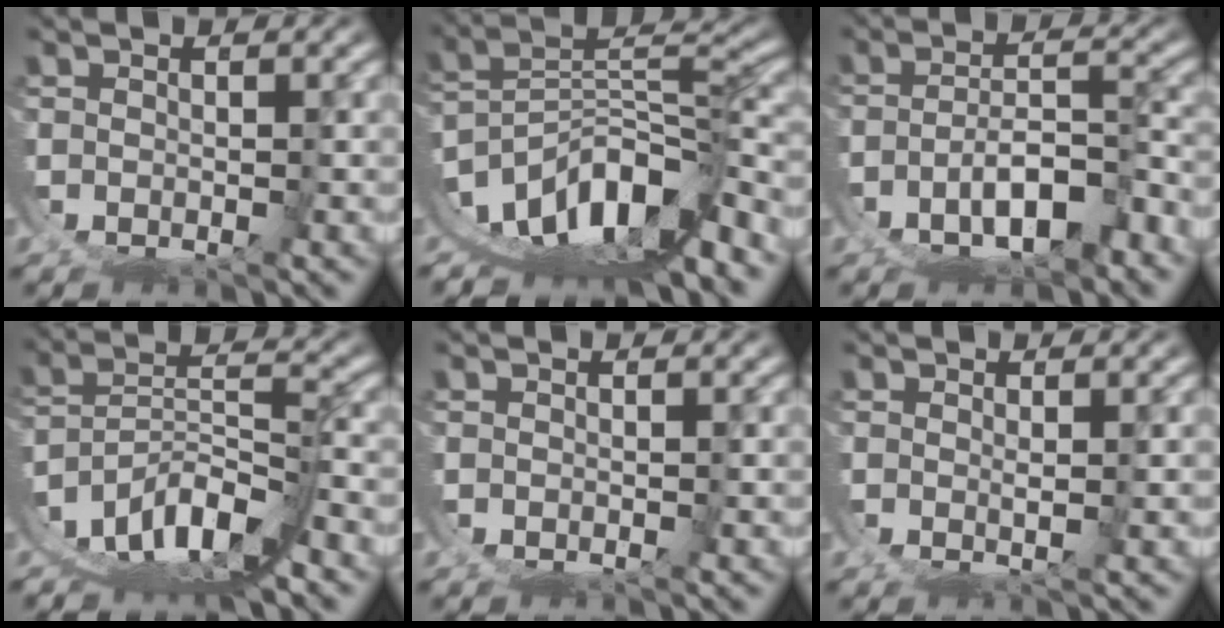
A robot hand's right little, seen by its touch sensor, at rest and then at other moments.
{"total": 13.7, "force": [-5.1, 7.4, 10.3], "torque": [-0.152, -0.021, -0.074]}
{"total": 5.5, "force": [-3.8, 1.4, 3.8], "torque": [-0.039, -0.002, -0.058]}
{"total": 11.3, "force": [-5.1, 6.6, 7.6], "torque": [-0.122, -0.026, -0.077]}
{"total": 0.0}
{"total": 1.1, "force": [0.4, -0.1, 1.0], "torque": [-0.019, -0.004, 0.009]}